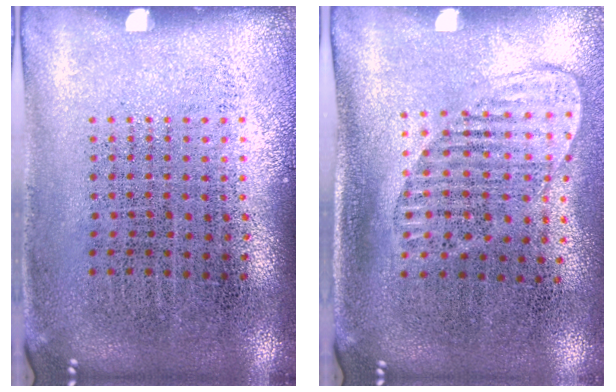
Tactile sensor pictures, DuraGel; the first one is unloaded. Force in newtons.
{"total": 1.4, "press": 1.2, "slide": 0.8}